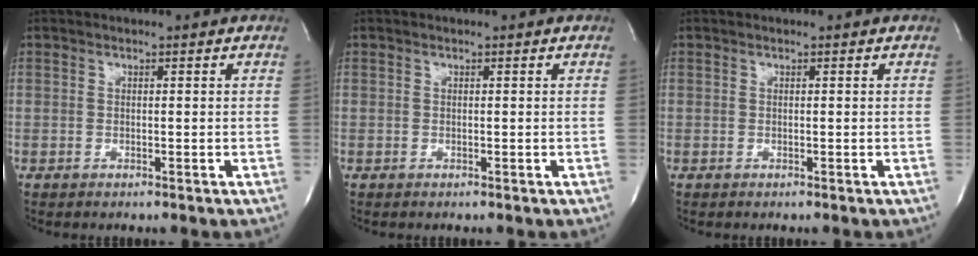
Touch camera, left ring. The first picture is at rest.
{"total": 0.0}
{"total": 0.0}